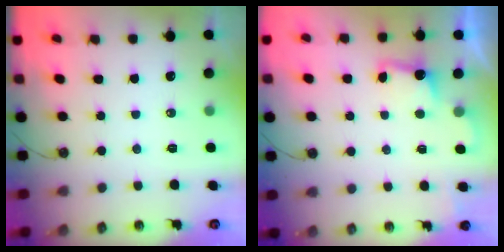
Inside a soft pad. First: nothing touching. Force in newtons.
{"total": 2.0, "press": 1.7, "slide": 0.9}